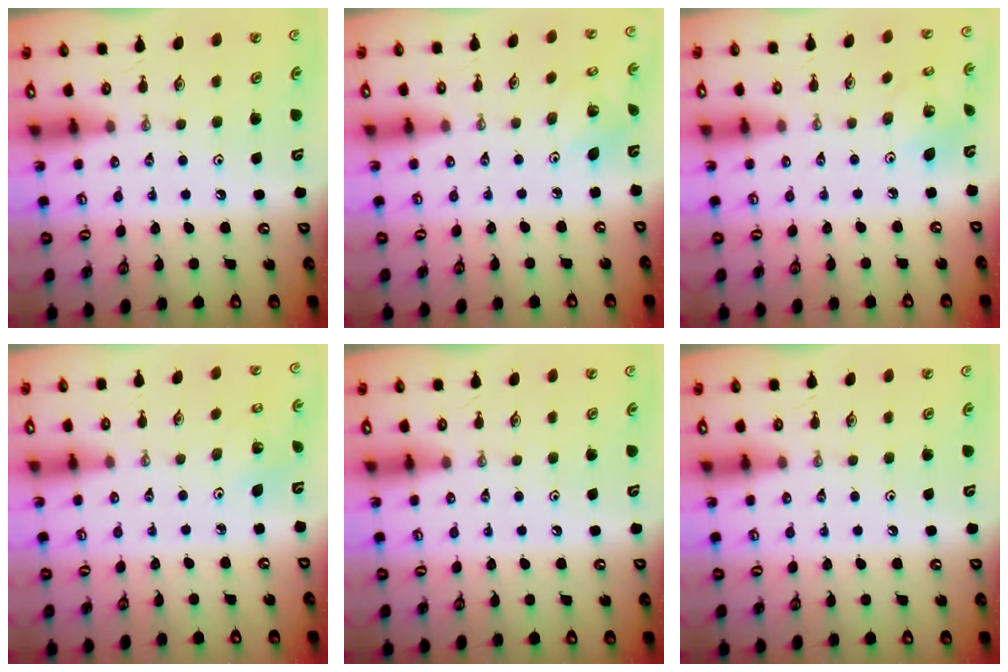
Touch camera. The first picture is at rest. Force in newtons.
{"total": 3.9, "press": 3.9, "slide": 0.2}
{"total": 4.4, "press": 4.4, "slide": 0.3}
{"total": 2.3, "press": 2.3, "slide": 0.2}
{"total": 0.0}
{"total": 0.0}